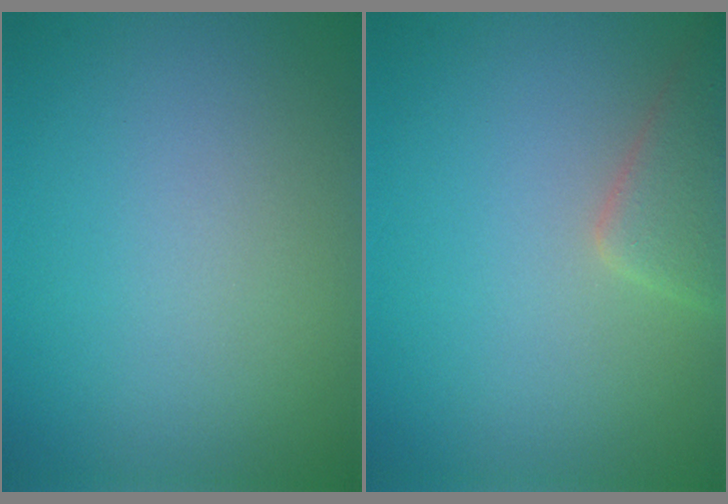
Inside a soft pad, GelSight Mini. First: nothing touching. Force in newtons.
{"total": 3.3, "press": 3.3, "slide": 0.3}